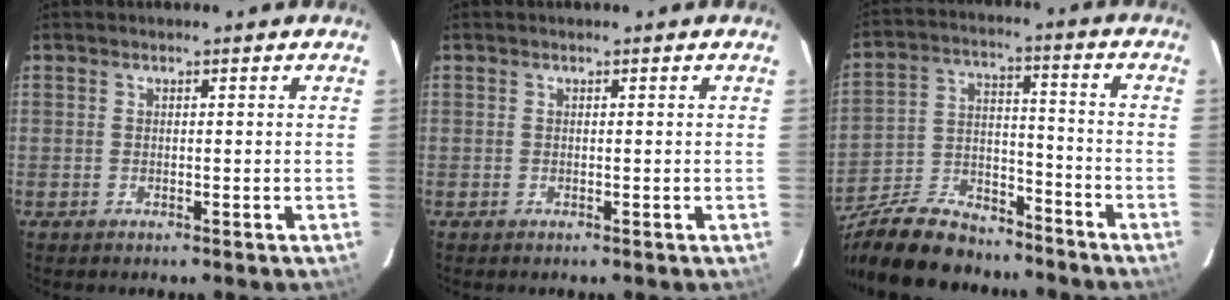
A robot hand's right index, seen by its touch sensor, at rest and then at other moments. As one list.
[{"total": 0.0}, {"total": 22.3, "force": [-18.1, 8.2, 10.0], "torque": [-0.221, 0.001, -0.295]}]